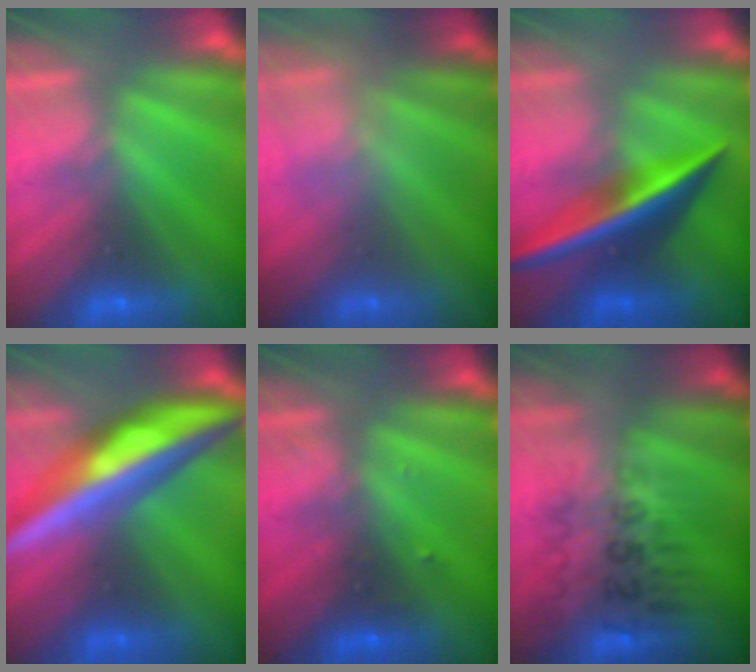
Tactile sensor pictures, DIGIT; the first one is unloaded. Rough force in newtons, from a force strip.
{"total": 2.3}
{"total": 2.7}
{"total": 7.0}
{"total": 2.4}
{"total": 2.8}